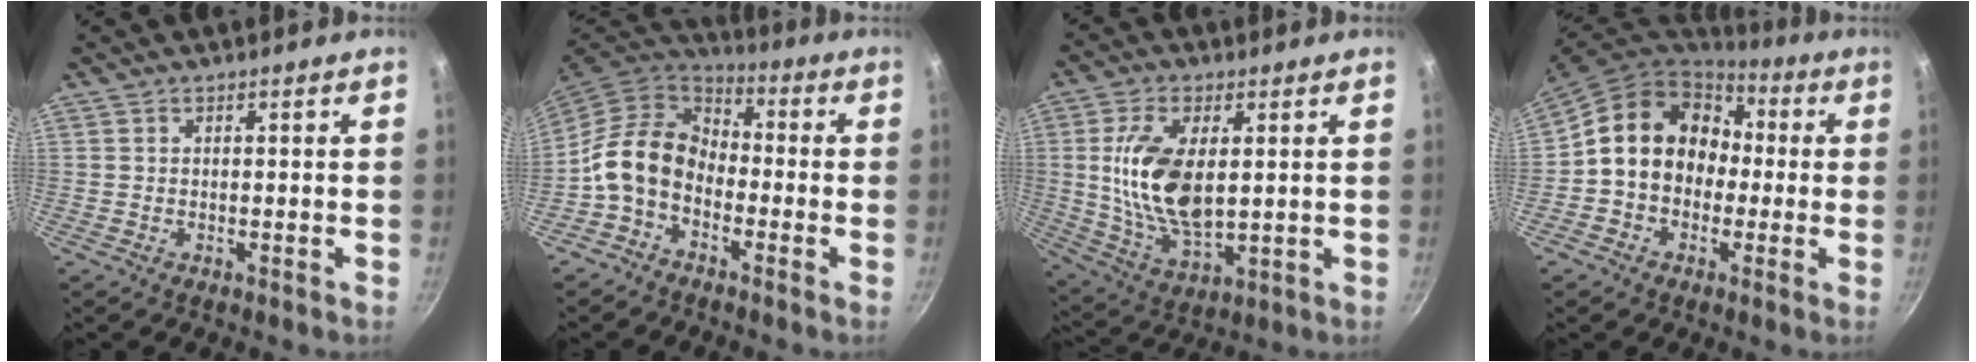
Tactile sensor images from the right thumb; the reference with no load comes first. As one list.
[{"total": 11.9, "force": [-3.1, 8.8, 7.4], "torque": [-0.109, 0.043, -0.079]}, {"total": 15.1, "force": [2.1, 7.8, 12.8], "torque": [-0.240, -0.012, 0.046]}, {"total": 15.4, "force": [0.5, 12.8, 8.5], "torque": [-0.109, 0.048, -0.007]}]